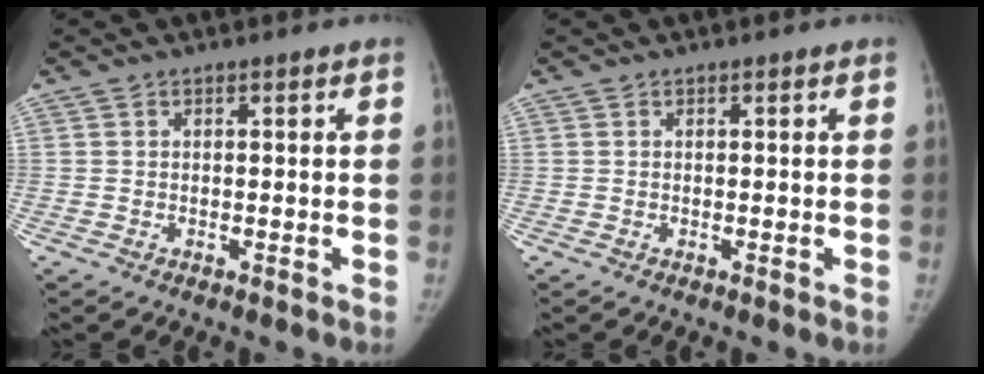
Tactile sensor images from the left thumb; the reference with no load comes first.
{"total": 0.0}